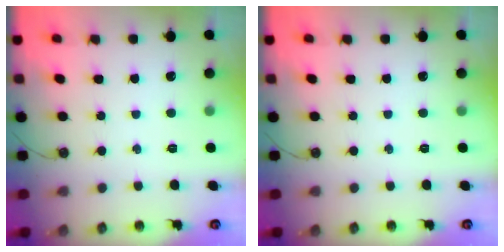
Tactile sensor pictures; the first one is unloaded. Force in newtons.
{"total": 0.0}